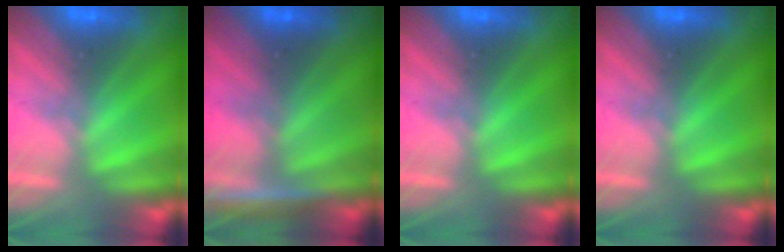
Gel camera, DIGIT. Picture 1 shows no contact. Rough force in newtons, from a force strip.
{"total": 1.3}
{"total": 0.0}
{"total": 0.0}